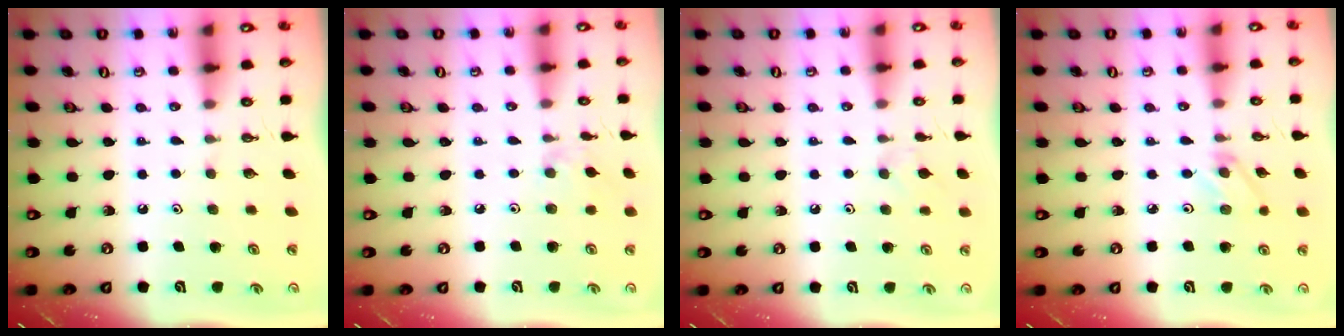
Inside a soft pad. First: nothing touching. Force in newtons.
{"total": 2.3, "press": 2.3, "slide": 0.4}
{"total": 3.3, "press": 3.3, "slide": 0.7}
{"total": 2.8, "press": 2.7, "slide": 0.4}